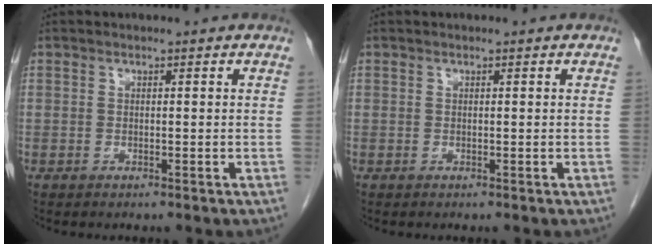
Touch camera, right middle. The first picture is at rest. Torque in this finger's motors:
{"motor_torque": [0.00, 0.00, 0.00, 0.00]}